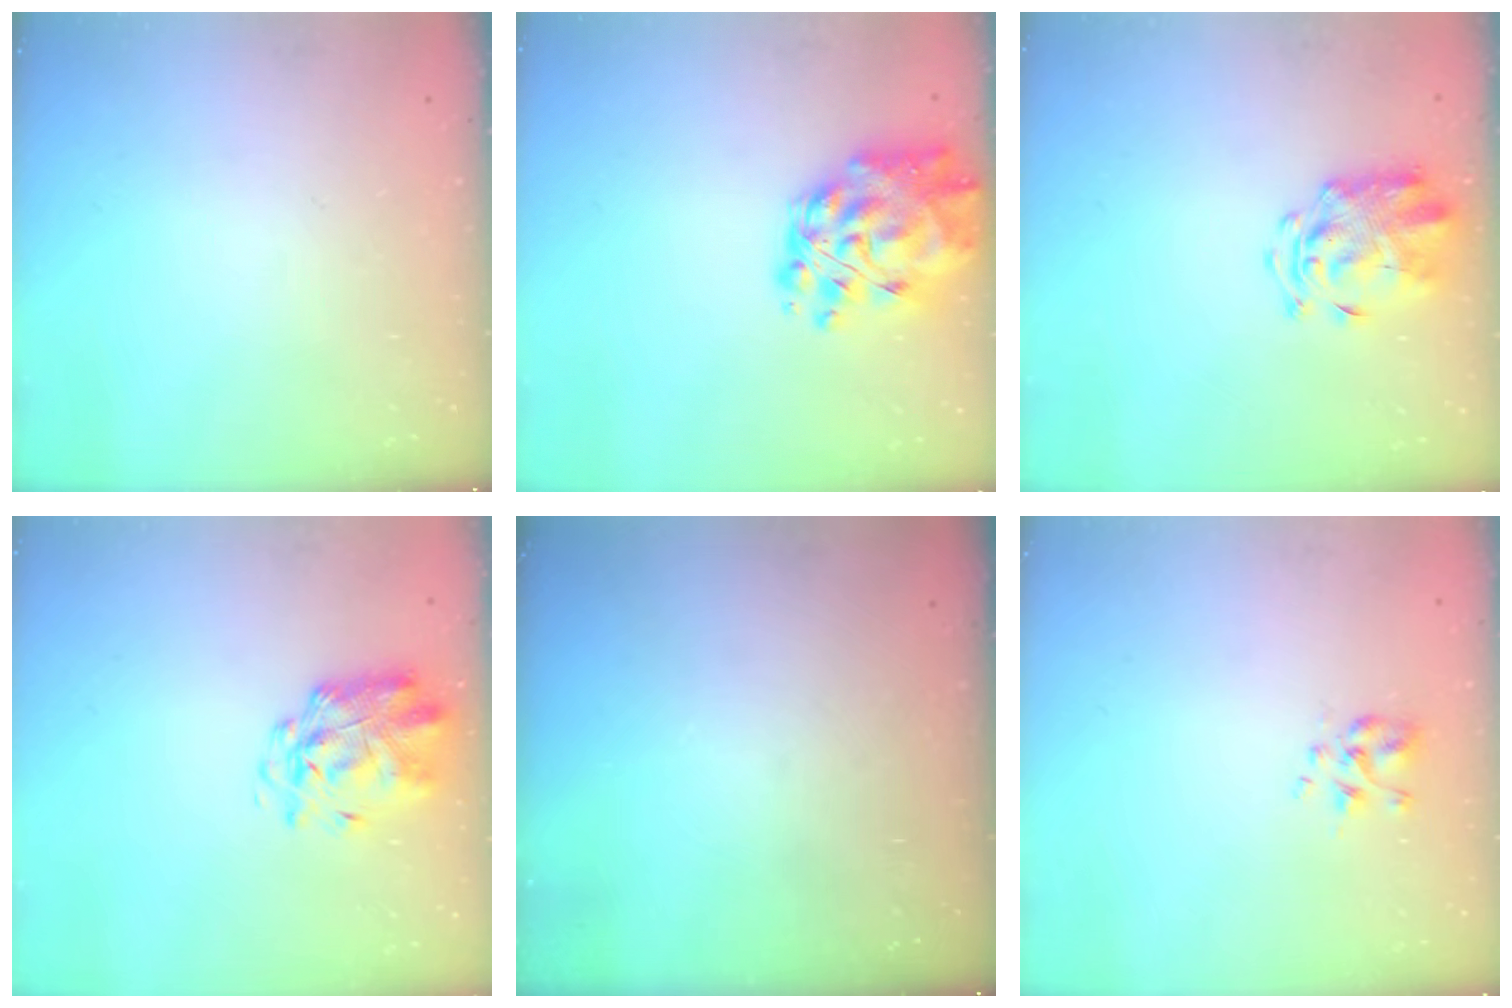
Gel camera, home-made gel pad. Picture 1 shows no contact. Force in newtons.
{"total": 15.7, "press": 15.0, "slide": 4.9}
{"total": 3.3, "press": 3.2, "slide": 0.8}
{"total": 3.0, "press": 2.9, "slide": 0.7}
{"total": 0.0}
{"total": 2.3, "press": 2.1, "slide": 0.9}